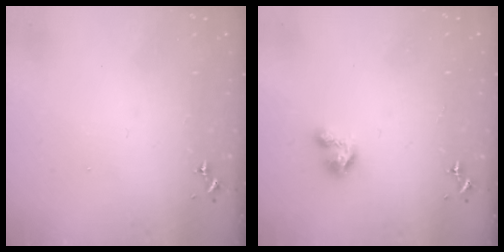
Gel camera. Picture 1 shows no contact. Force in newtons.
{"total": 3.9, "press": 3.9, "slide": 0.3}